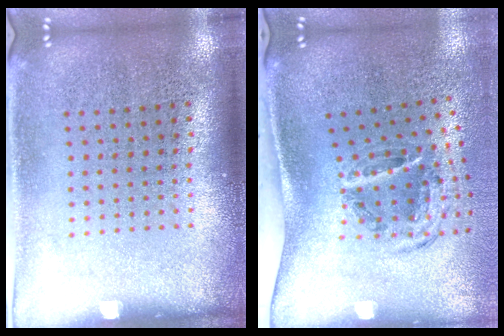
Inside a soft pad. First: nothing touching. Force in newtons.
{"total": 1.9, "press": 1.2, "slide": 1.4}